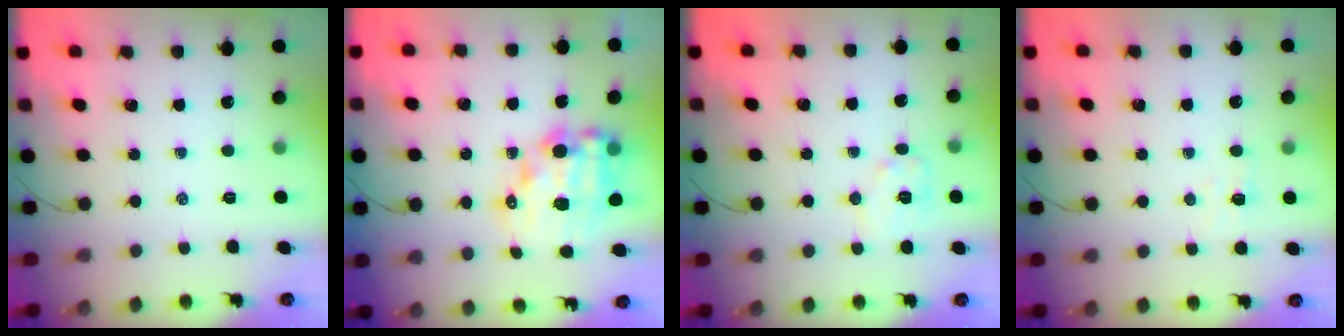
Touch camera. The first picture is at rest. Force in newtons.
{"total": 14.6, "press": 14.3, "slide": 3.2}
{"total": 7.4, "press": 7.4, "slide": 0.2}
{"total": 2.9, "press": 2.8, "slide": 0.8}